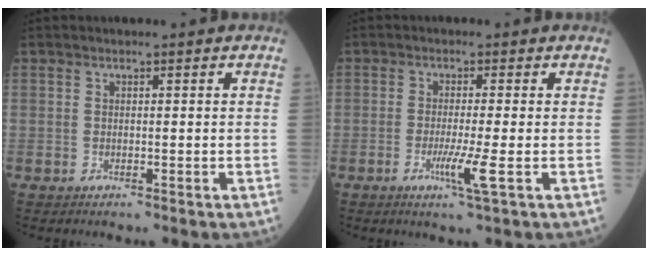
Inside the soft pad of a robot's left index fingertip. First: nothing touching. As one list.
[{"total": 4.1, "force": [-1.4, -0.6, 3.8], "torque": [-0.077, -0.012, -0.027]}]